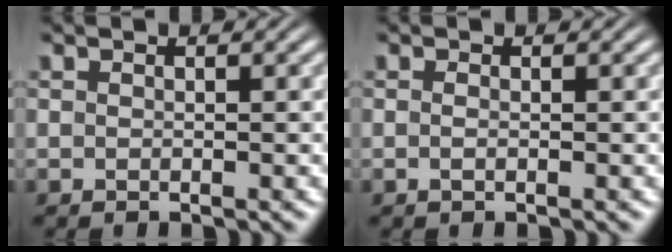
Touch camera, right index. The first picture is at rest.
{"total": 0.7, "force": [-0.5, -0.1, 0.5], "torque": [-0.013, -0.009, -0.006]}